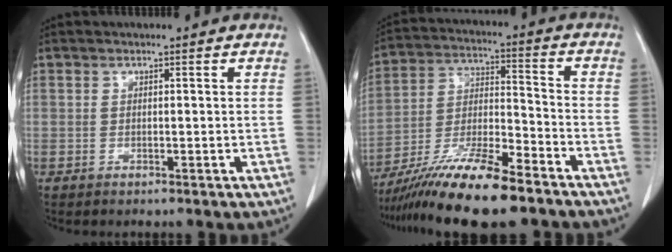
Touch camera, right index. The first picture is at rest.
{"total": 16.1, "force": [-12.1, 1.8, 10.6], "torque": [-0.212, -0.026, -0.219]}